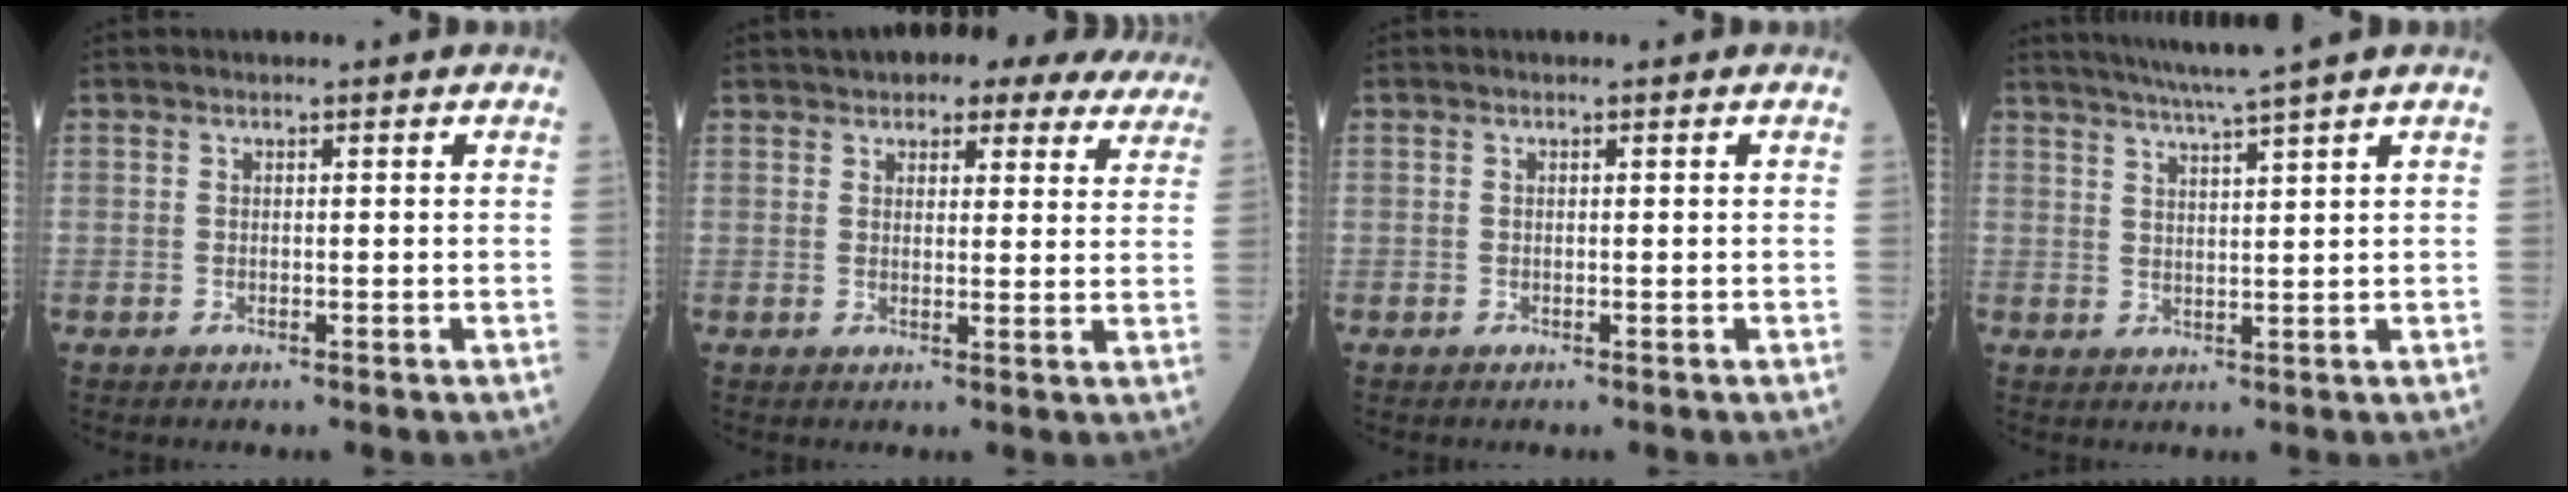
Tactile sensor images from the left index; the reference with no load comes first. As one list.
[{"total": 20.8, "force": [18.3, 6.6, 7.2], "torque": [-0.108, 0.012, 0.213]}, {"total": 0.0}, {"total": 7.3, "force": [6.1, -1.9, 3.5], "torque": [-0.059, 0.002, 0.100]}]